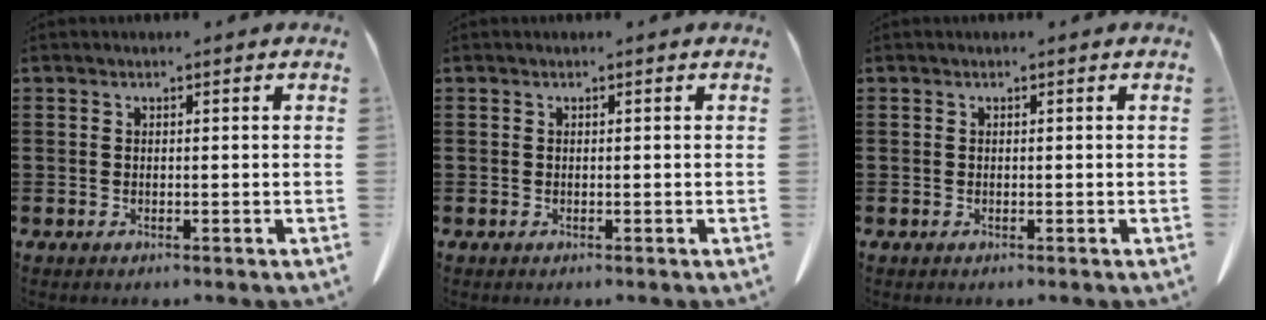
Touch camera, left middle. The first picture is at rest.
{"total": 0.0}
{"total": 0.0}